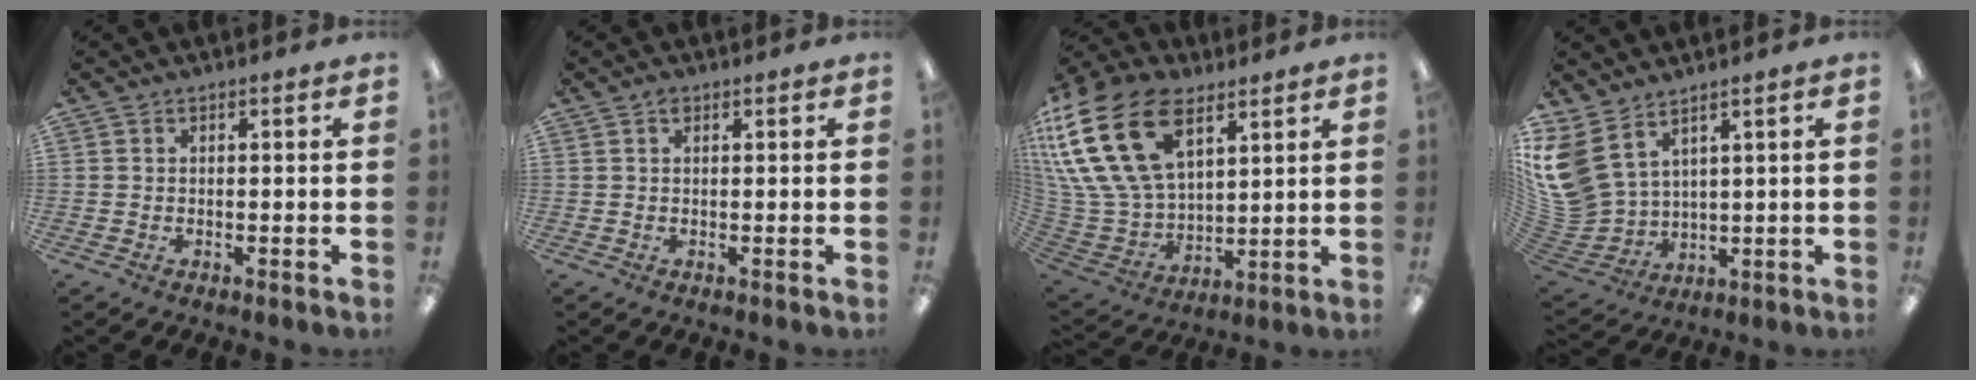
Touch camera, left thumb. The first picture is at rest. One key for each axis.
{"total": 0.9, "fx": 0.4, "fy": 0.6, "fz": 0.6, "tx": -0.014, "ty": 0.001, "tz": 0.006}
{"total": 27.0, "fx": 11.4, "fy": 17.1, "fz": 17.5, "tx": -0.389, "ty": -0.062, "tz": 0.207}
{"total": 12.4, "fx": 6.1, "fy": 8.5, "fz": 6.7, "tx": -0.176, "ty": -0.041, "tz": 0.121}